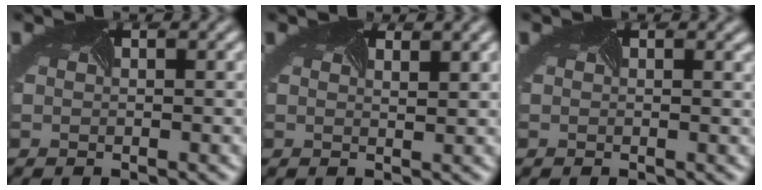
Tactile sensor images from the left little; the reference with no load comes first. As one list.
[{"total": 1.2, "force": [1.0, 0.4, 0.6], "torque": [0.010, 0.005, -0.008]}, {"total": 1.3, "force": [0.8, 0.6, 0.8], "torque": [-0.011, 0.006, 0.010]}]